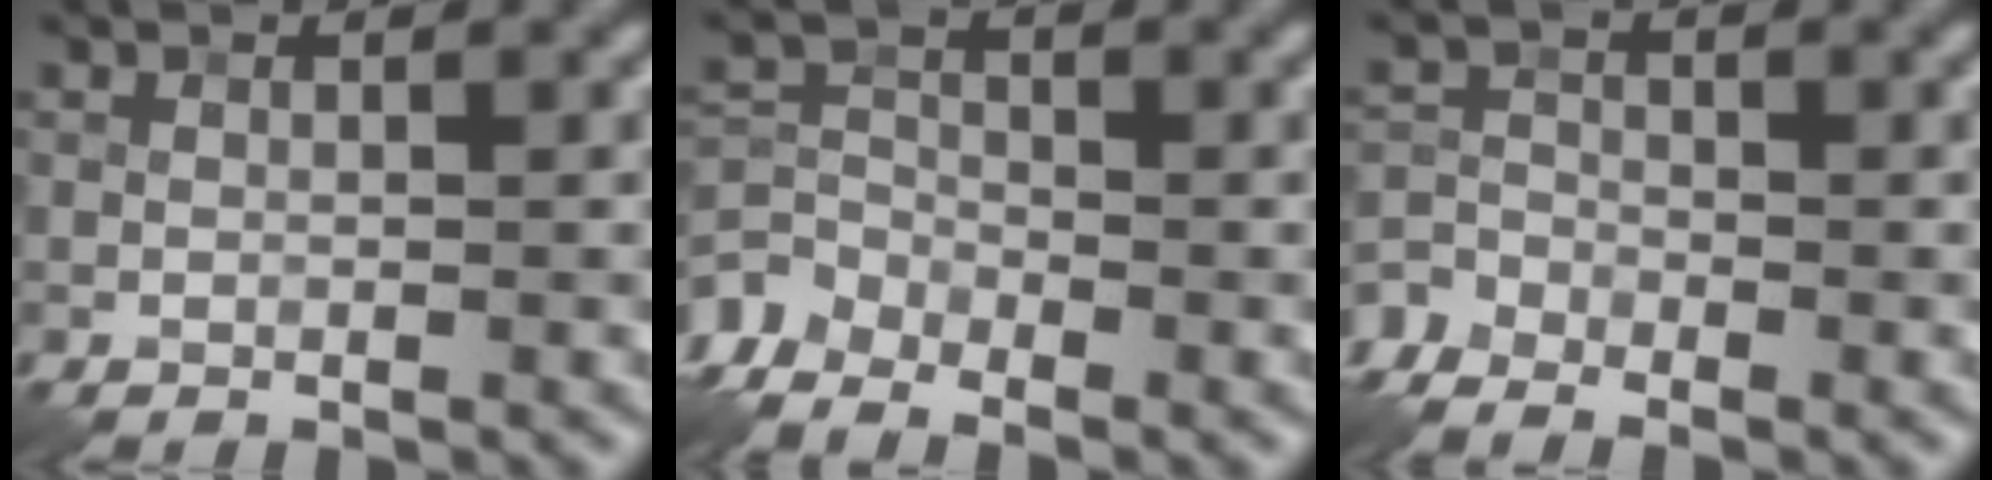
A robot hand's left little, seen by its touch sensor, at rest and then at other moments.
{"total": 5.3, "force": [-4.4, 2.5, 1.6], "torque": [-0.030, -0.012, -0.088]}
{"total": 4.0, "force": [-3.5, 1.7, 1.0], "torque": [-0.024, -0.015, -0.067]}